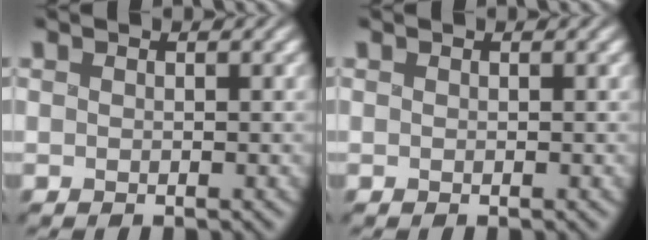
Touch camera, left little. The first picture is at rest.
{"total": 0.0}